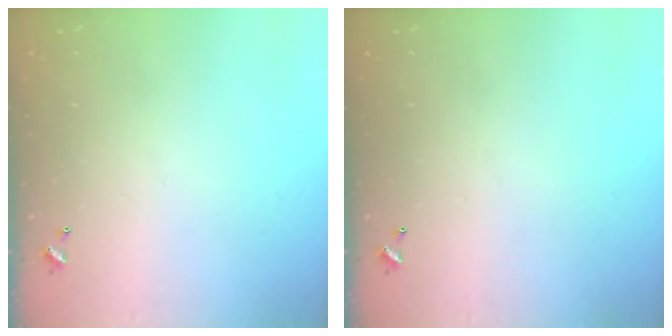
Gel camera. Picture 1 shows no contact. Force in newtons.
{"total": 0.0}